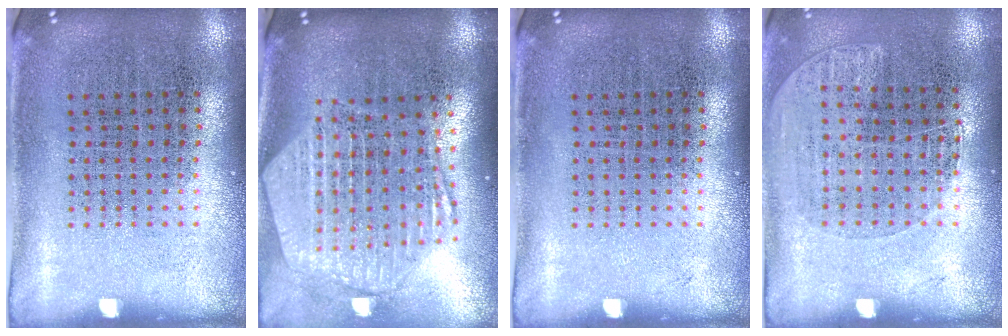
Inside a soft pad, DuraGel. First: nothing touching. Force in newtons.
{"total": 2.7, "press": 2.2, "slide": 1.5}
{"total": 0.0}
{"total": 1.1, "press": 1.0, "slide": 0.5}